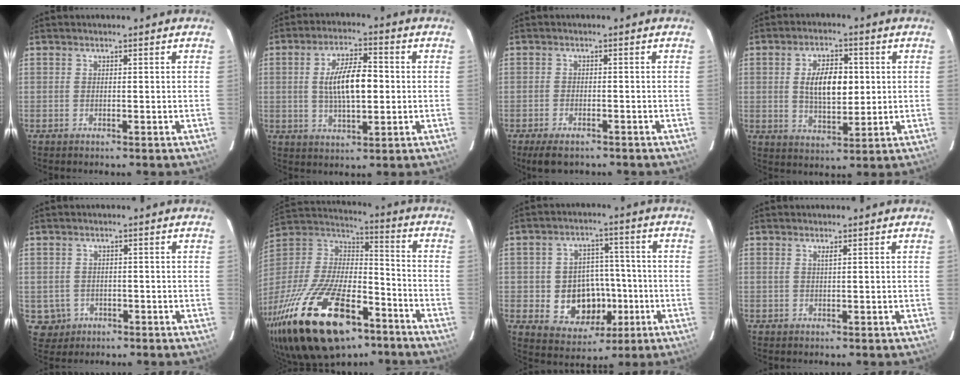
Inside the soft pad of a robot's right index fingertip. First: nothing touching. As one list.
[{"total": 10.0, "force": [0.3, 3.8, 9.3], "torque": [-0.170, 0.007, 0.010]}, {"total": 5.1, "force": [-3.8, 2.0, 2.6], "torque": [-0.064, -0.016, -0.061]}, {"total": 9.4, "force": [1.2, 4.7, 8.0], "torque": [-0.140, 0.009, 0.027]}, {"total": 4.1, "force": [-1.0, 4.0, 0.5], "torque": [-0.020, 0.007, -0.005]}, {"total": 35.2, "force": [-20.8, 15.7, 23.6], "torque": [-0.482, -0.030, -0.331]}, {"total": 11.7, "force": [-2.7, 9.8, 5.9], "torque": [-0.130, 0.009, -0.023]}, {"total": 0.7, "force": [0.3, -0.2, 0.6], "torque": [-0.013, 0.000, 0.005]}]